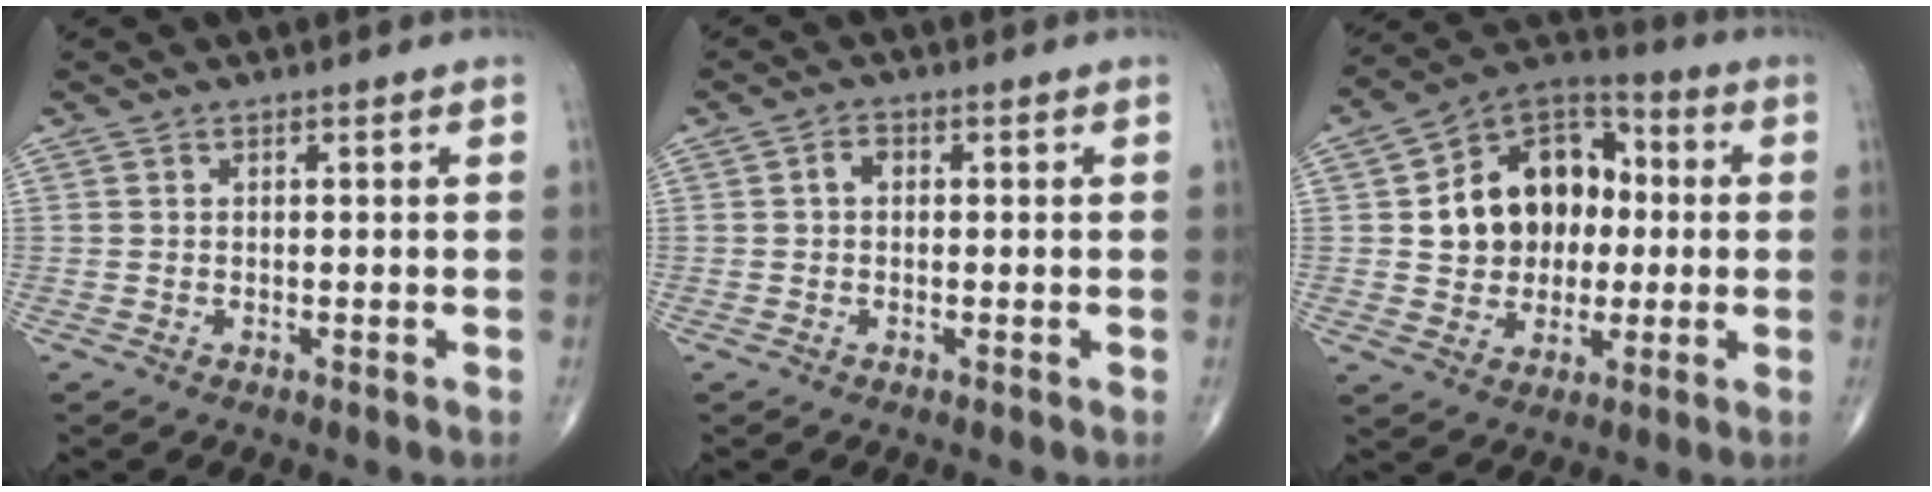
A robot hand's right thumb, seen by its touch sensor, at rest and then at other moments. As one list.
[{"total": 1.9, "force": [0.1, 1.4, 1.3], "torque": [-0.019, 0.008, 0.000]}, {"total": 16.6, "force": [1.1, 13.0, 10.3], "torque": [-0.116, 0.027, 0.015]}]